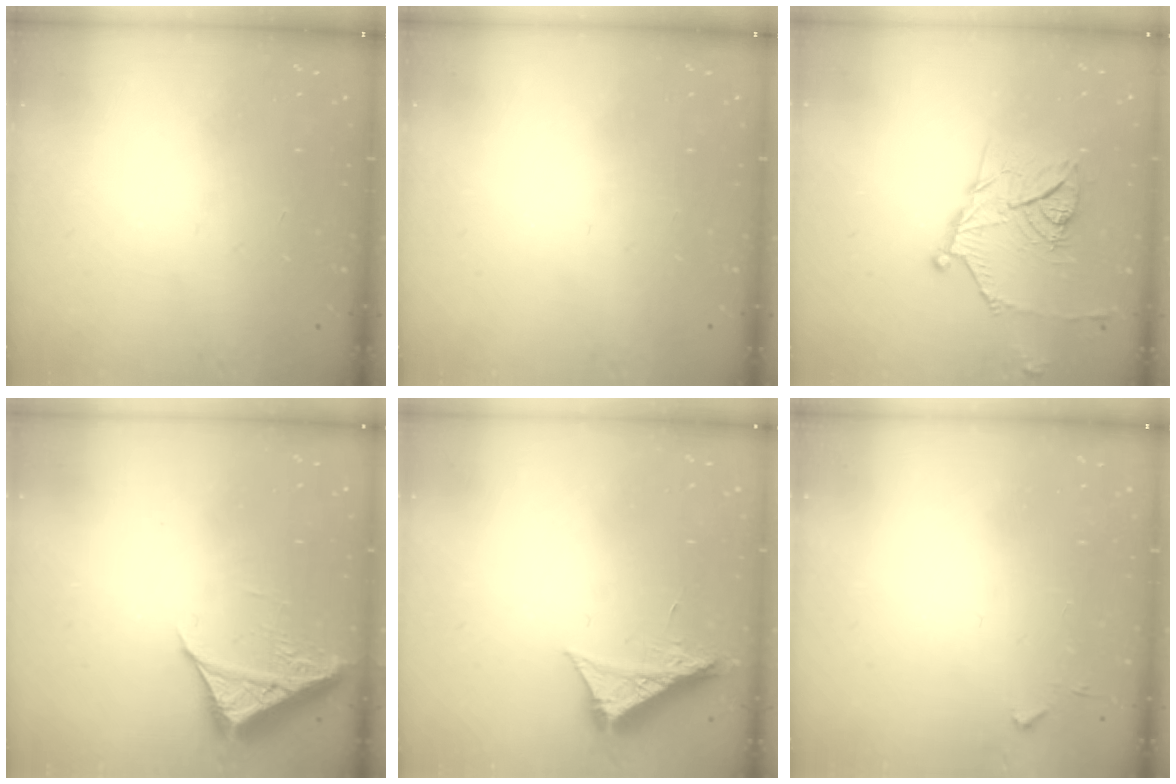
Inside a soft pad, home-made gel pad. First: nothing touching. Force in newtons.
{"total": 0.0}
{"total": 14.1, "press": 14.1, "slide": 0.2}
{"total": 6.9, "press": 6.8, "slide": 0.6}
{"total": 8.9, "press": 8.9, "slide": 0.3}
{"total": 3.1, "press": 3.1, "slide": 0.5}